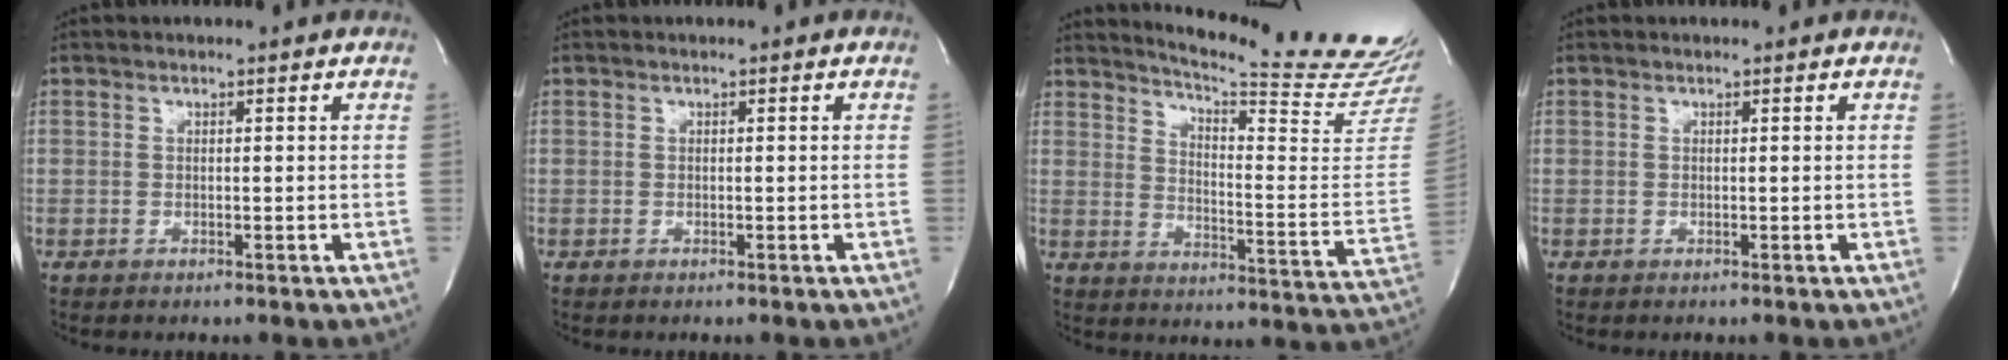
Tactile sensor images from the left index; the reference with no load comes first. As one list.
[{"total": 0.0}, {"total": 21.4, "force": [20.0, -1.1, 7.4], "torque": [-0.121, -0.133, 0.247]}, {"total": 0.0}]